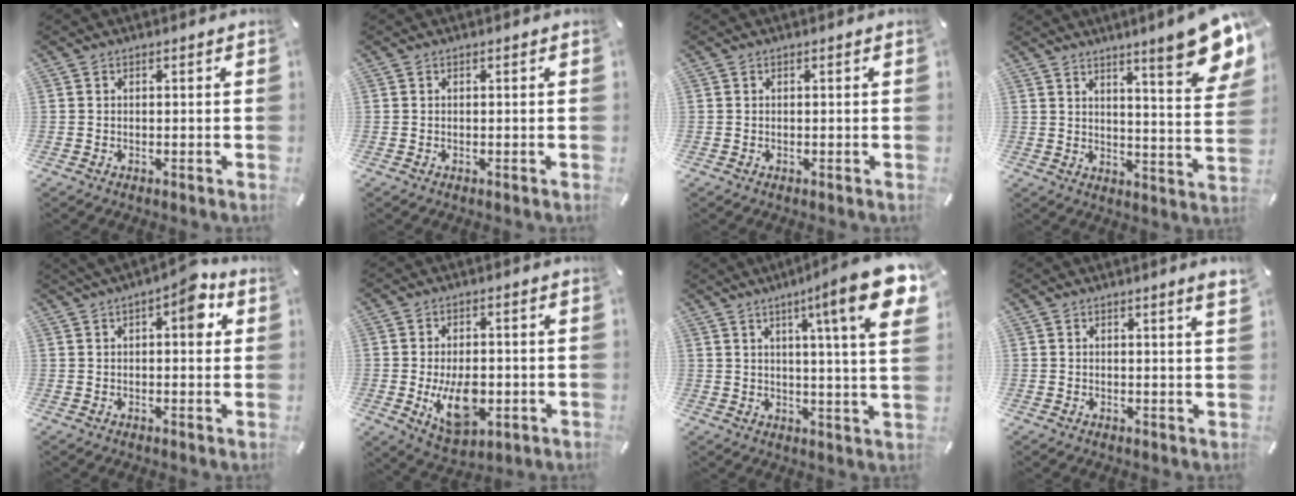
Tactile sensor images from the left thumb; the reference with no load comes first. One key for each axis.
{"total": 0.0}
{"total": 0.0}
{"total": 14.1, "fx": 9.4, "fy": 2.2, "fz": 10.3, "tx": -0.137, "ty": -0.076, "tz": 0.149}
{"total": 8.5, "fx": 3.0, "fy": 3.8, "fz": 7.0, "tx": -0.080, "ty": -0.009, "tz": 0.042}
{"total": 11.3, "fx": -2.0, "fy": 6.8, "fz": 8.8, "tx": -0.157, "ty": -0.011, "tz": -0.027}
{"total": 16.7, "fx": 7.6, "fy": 1.3, "fz": 14.8, "tx": -0.227, "ty": -0.041, "tz": 0.105}
{"total": 2.3, "fx": 1.5, "fy": 0.2, "fz": 1.8, "tx": -0.029, "ty": -0.003, "tz": 0.024}